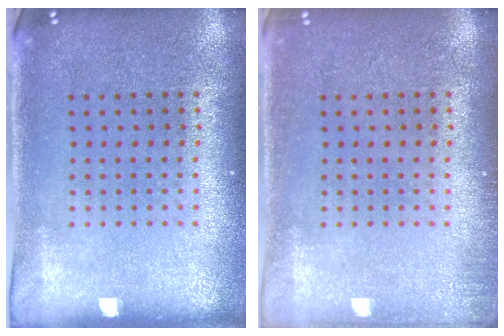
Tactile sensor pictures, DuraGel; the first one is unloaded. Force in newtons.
{"total": 0.9, "press": 0.9, "slide": 0.2}